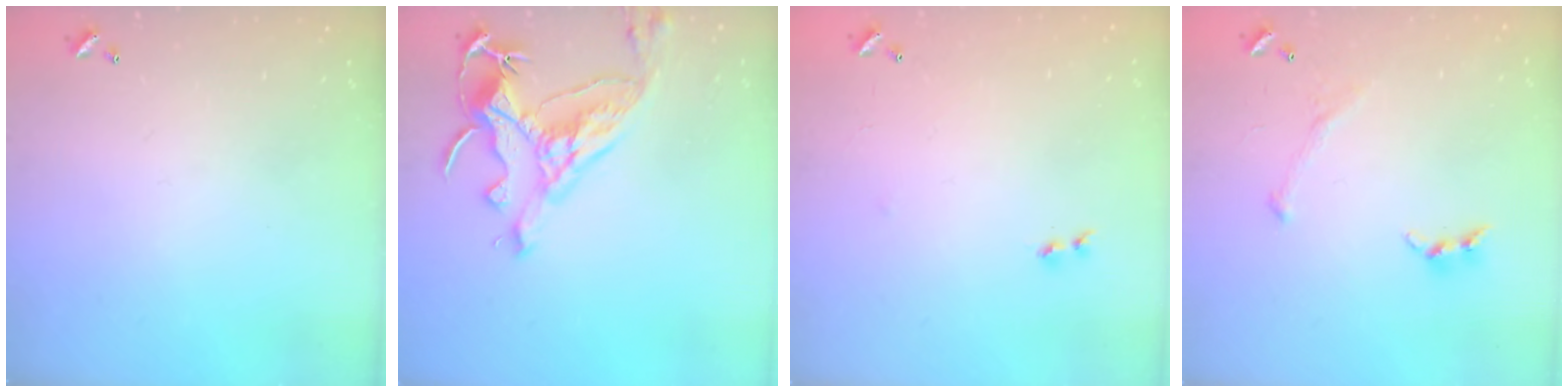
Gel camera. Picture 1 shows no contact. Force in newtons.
{"total": 9.1, "press": 9.0, "slide": 1.6}
{"total": 6.1, "press": 6.1, "slide": 0.7}
{"total": 3.8, "press": 3.7, "slide": 0.9}